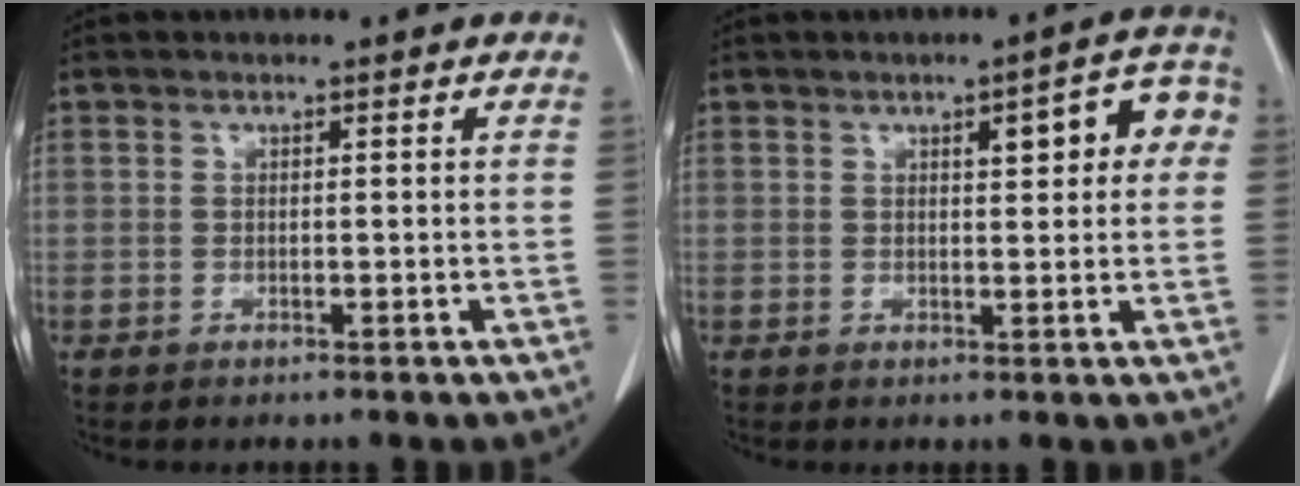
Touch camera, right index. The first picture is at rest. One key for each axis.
{"total": 7.1, "fx": 2.0, "fy": 2.2, "fz": 6.5, "tx": -0.072, "ty": 0.022, "tz": 0.020}